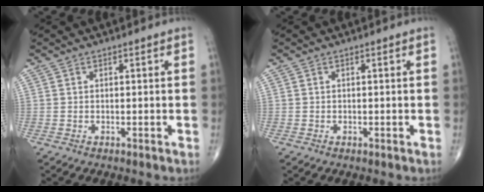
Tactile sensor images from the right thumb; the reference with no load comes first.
{"total": 0.0}